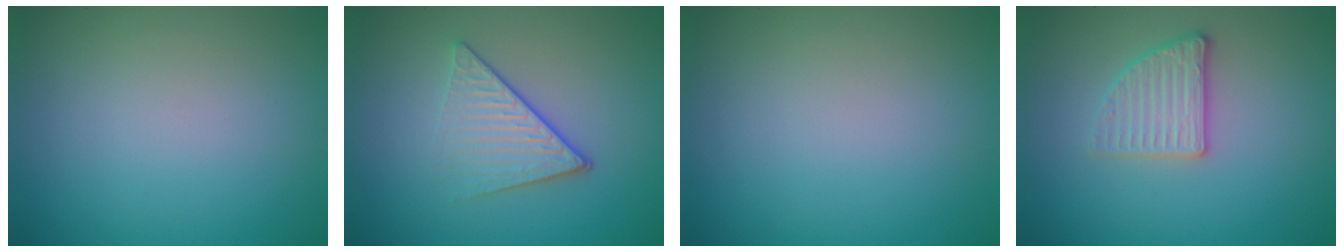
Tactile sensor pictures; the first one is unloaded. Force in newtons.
{"total": 4.1, "press": 2.8, "slide": 3.1}
{"total": 0.0}
{"total": 2.6, "press": 2.4, "slide": 1.0}